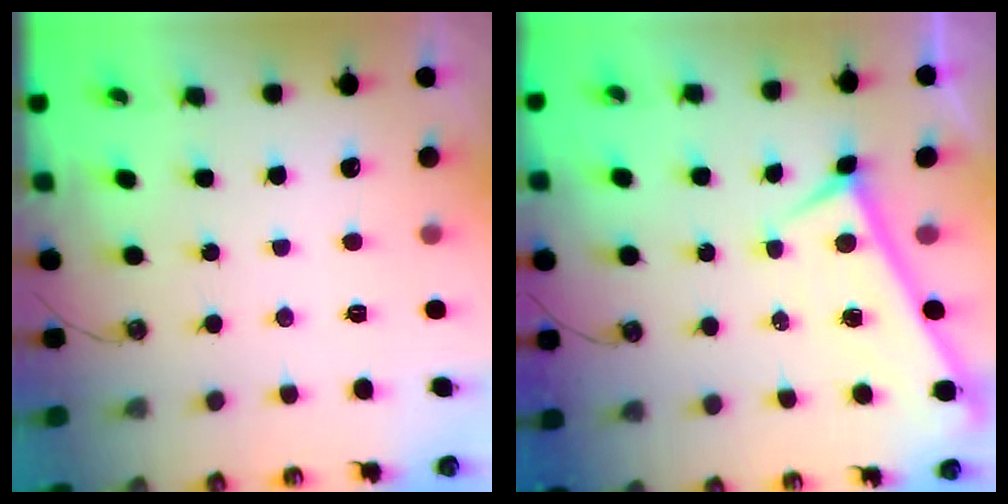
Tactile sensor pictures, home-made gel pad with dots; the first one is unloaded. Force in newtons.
{"total": 0.0}